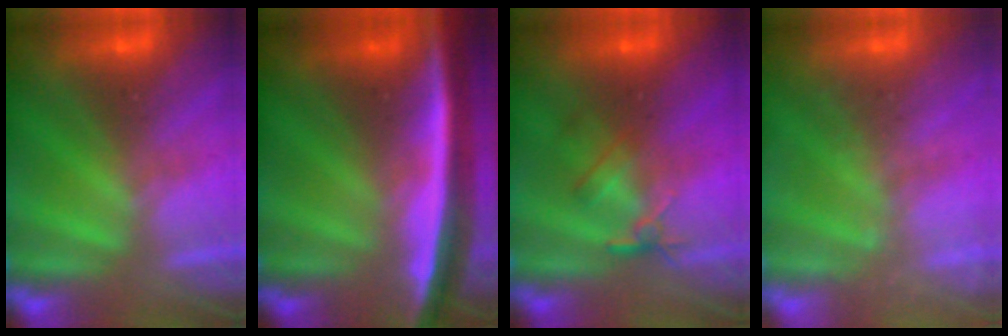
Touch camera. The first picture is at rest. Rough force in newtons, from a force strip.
{"total": 7.8}
{"total": 2.4}
{"total": 1.9}